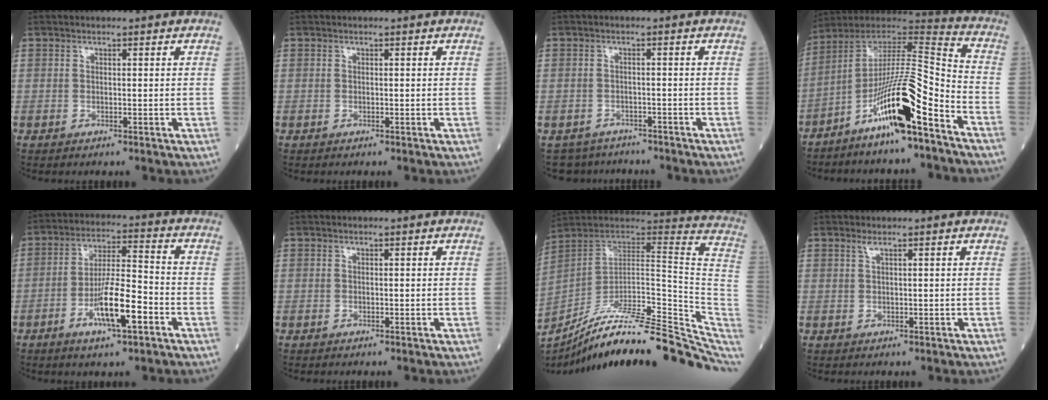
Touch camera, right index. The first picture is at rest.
{"total": 0.0}
{"total": 4.4, "force": [-3.7, 2.2, -1.0], "torque": [0.018, 0.009, -0.061]}
{"total": 16.0, "force": [-9.0, 1.1, 13.2], "torque": [-0.239, 0.006, -0.160]}
{"total": 10.0, "force": [-4.3, 1.6, 8.9], "torque": [-0.161, -0.001, -0.075]}
{"total": 0.0}
{"total": 28.3, "force": [-23.2, 4.5, 15.6], "torque": [-0.147, 0.005, -0.340]}
{"total": 0.8, "force": [0.6, -0.1, 0.6], "torque": [-0.018, 0.002, 0.014]}